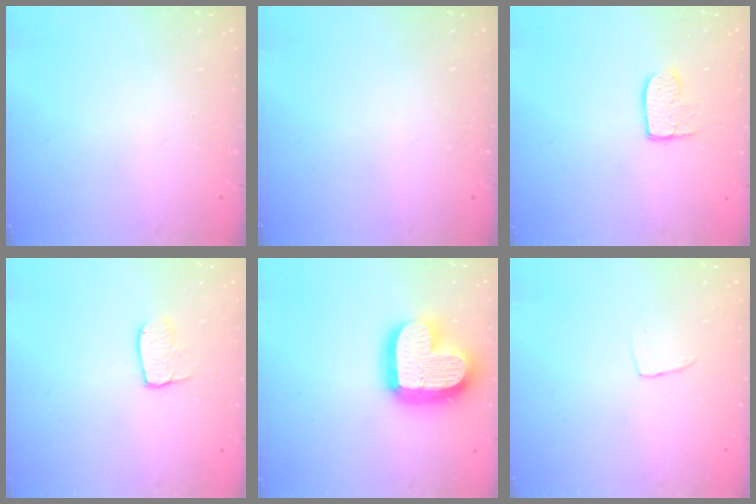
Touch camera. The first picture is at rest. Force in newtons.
{"total": 0.0}
{"total": 6.2, "press": 6.2, "slide": 0.4}
{"total": 5.1, "press": 5.1, "slide": 0.4}
{"total": 21.5, "press": 21.4, "slide": 1.8}
{"total": 2.9, "press": 2.9, "slide": 0.1}